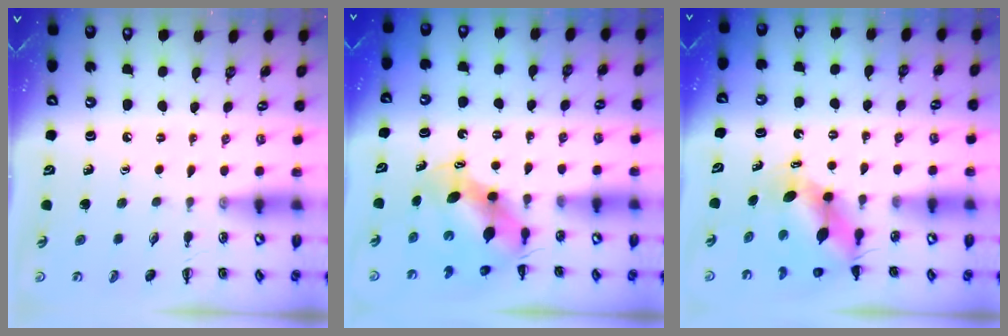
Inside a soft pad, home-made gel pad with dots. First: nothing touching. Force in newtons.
{"total": 6.4, "press": 6.2, "slide": 1.5}
{"total": 6.7, "press": 6.7, "slide": 0.9}